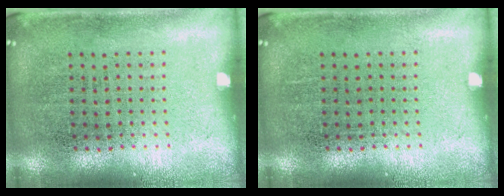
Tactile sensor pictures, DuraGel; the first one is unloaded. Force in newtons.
{"total": 0.0}